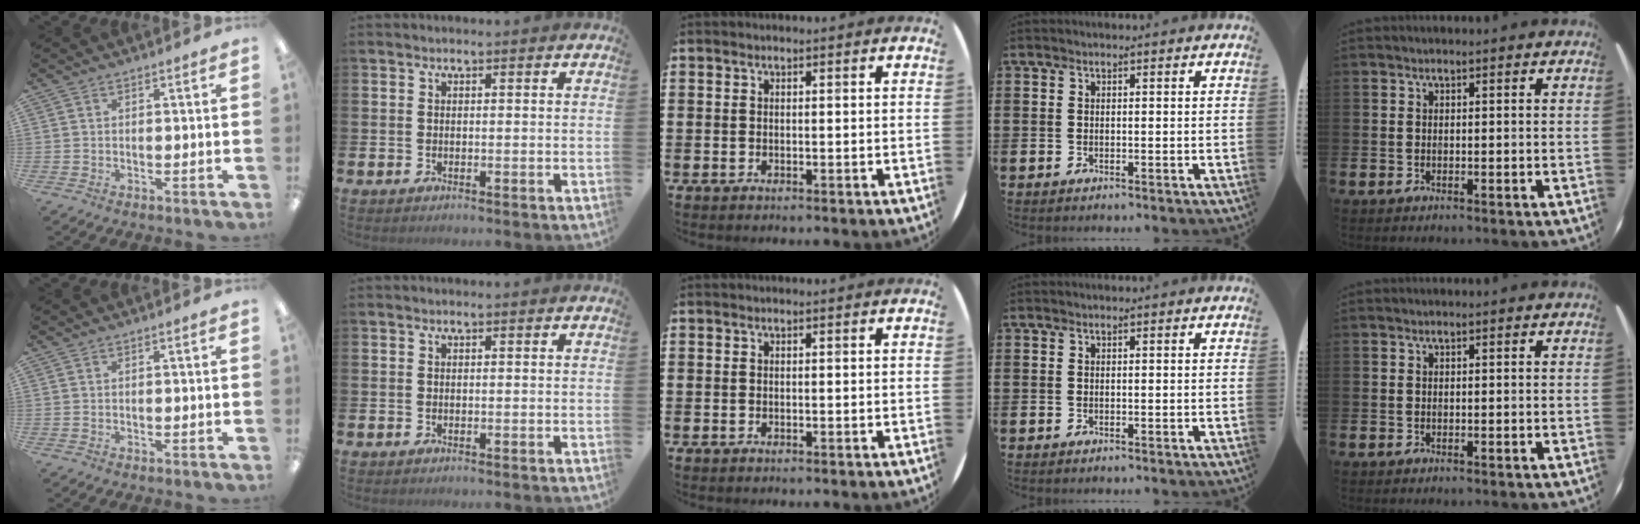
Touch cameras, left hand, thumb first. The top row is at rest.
{}